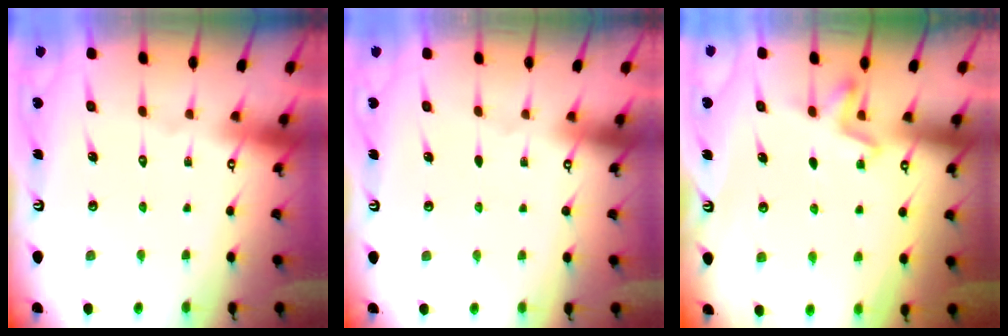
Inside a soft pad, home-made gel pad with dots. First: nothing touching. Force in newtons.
{"total": 0.0}
{"total": 2.8, "press": 2.4, "slide": 1.4}